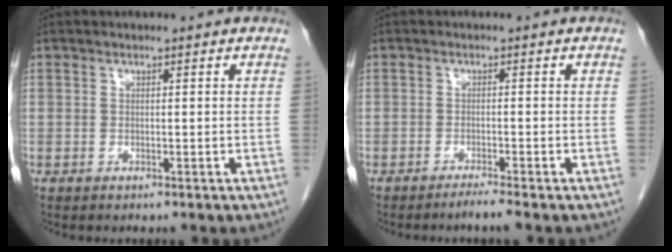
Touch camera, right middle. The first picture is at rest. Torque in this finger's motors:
{"motor_torque": [0.41, -0.27, 0.00, 0.02]}